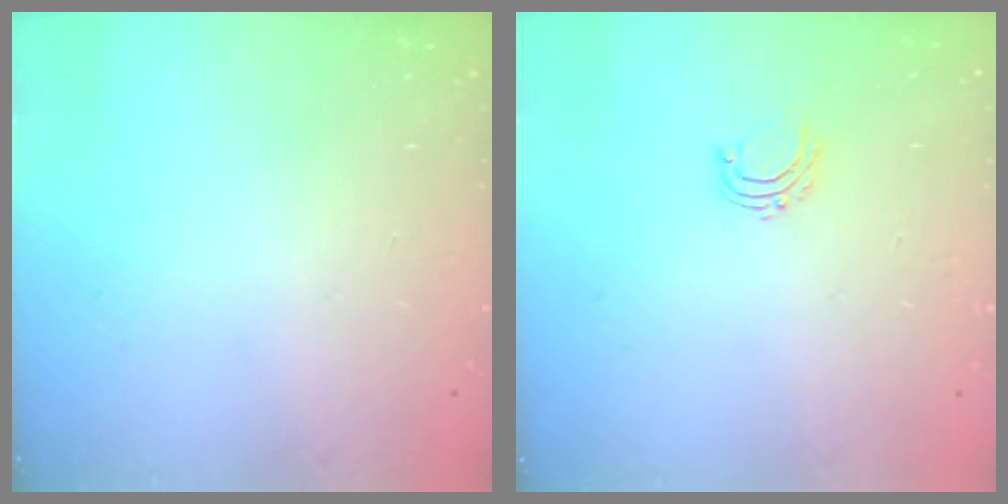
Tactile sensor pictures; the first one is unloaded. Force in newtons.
{"total": 4.8, "press": 4.8, "slide": 0.3}